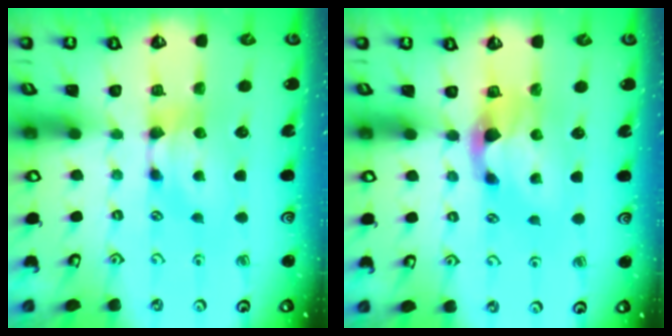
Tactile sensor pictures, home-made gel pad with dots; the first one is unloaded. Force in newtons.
{"total": 2.3, "press": 1.9, "slide": 1.3}